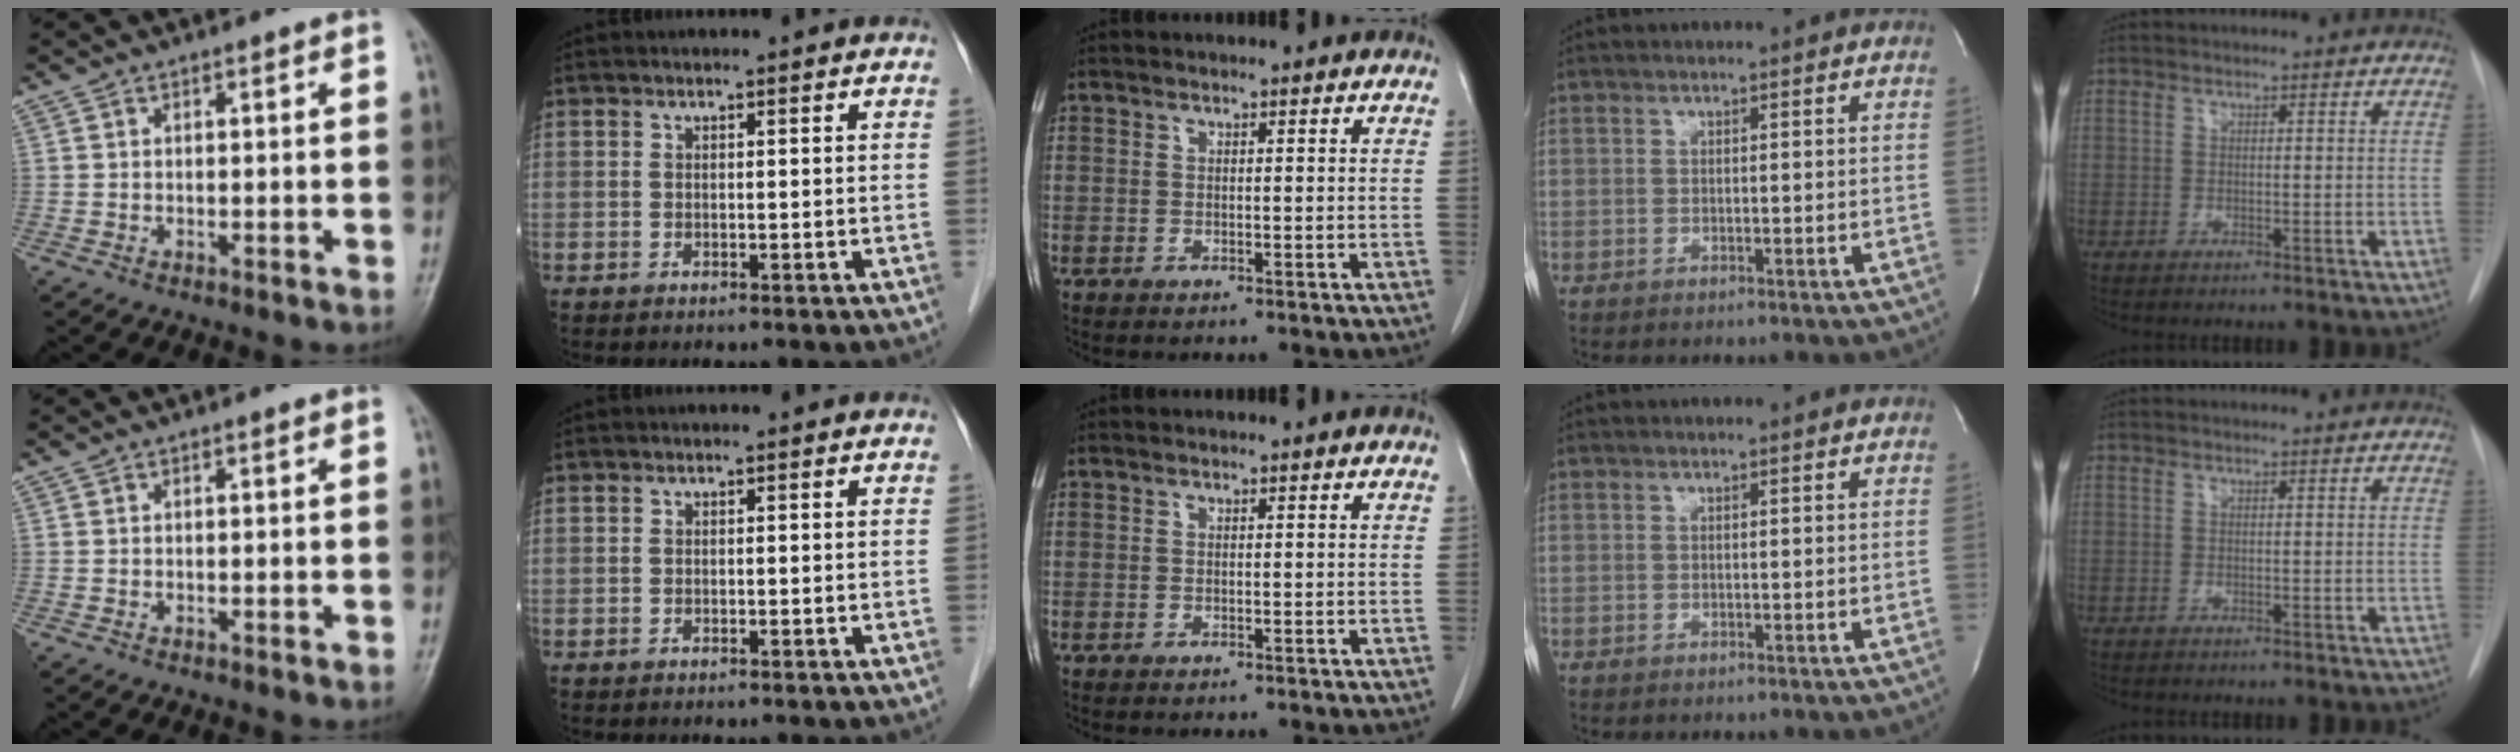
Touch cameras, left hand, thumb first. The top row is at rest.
{}